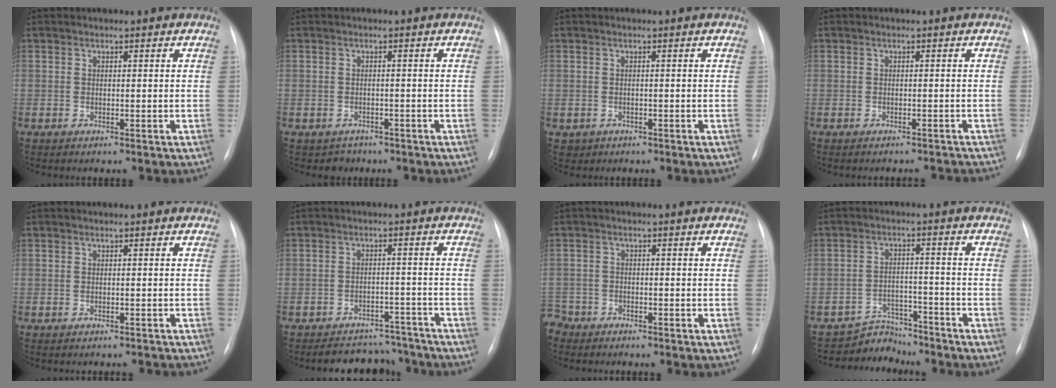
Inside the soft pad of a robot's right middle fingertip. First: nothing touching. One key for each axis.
{"total": 1.9, "fx": -1.3, "fy": 1.4, "fz": -0.3, "tx": 0.002, "ty": 0.006, "tz": -0.017}
{"total": 1.4, "fx": -0.5, "fy": 1.3, "fz": 0.1, "tx": -0.003, "ty": 0.005, "tz": -0.003}
{"total": 4.2, "fx": -4.1, "fy": 0.9, "fz": 0.8, "tx": -0.006, "ty": 0.001, "tz": -0.043}
{"total": 4.1, "fx": -3.9, "fy": 0.7, "fz": 1.0, "tx": -0.011, "ty": -0.001, "tz": -0.042}
{"total": 8.9, "fx": -8.3, "fy": 3.2, "fz": 0.8, "tx": 0.008, "ty": 0.018, "tz": -0.106}
{"total": 3.6, "fx": -3.1, "fy": 1.7, "fz": -0.4, "tx": 0.010, "ty": 0.000, "tz": -0.065}
{"total": 5.0, "fx": -4.7, "fy": 1.3, "fz": -1.3, "tx": 0.026, "ty": 0.017, "tz": -0.072}